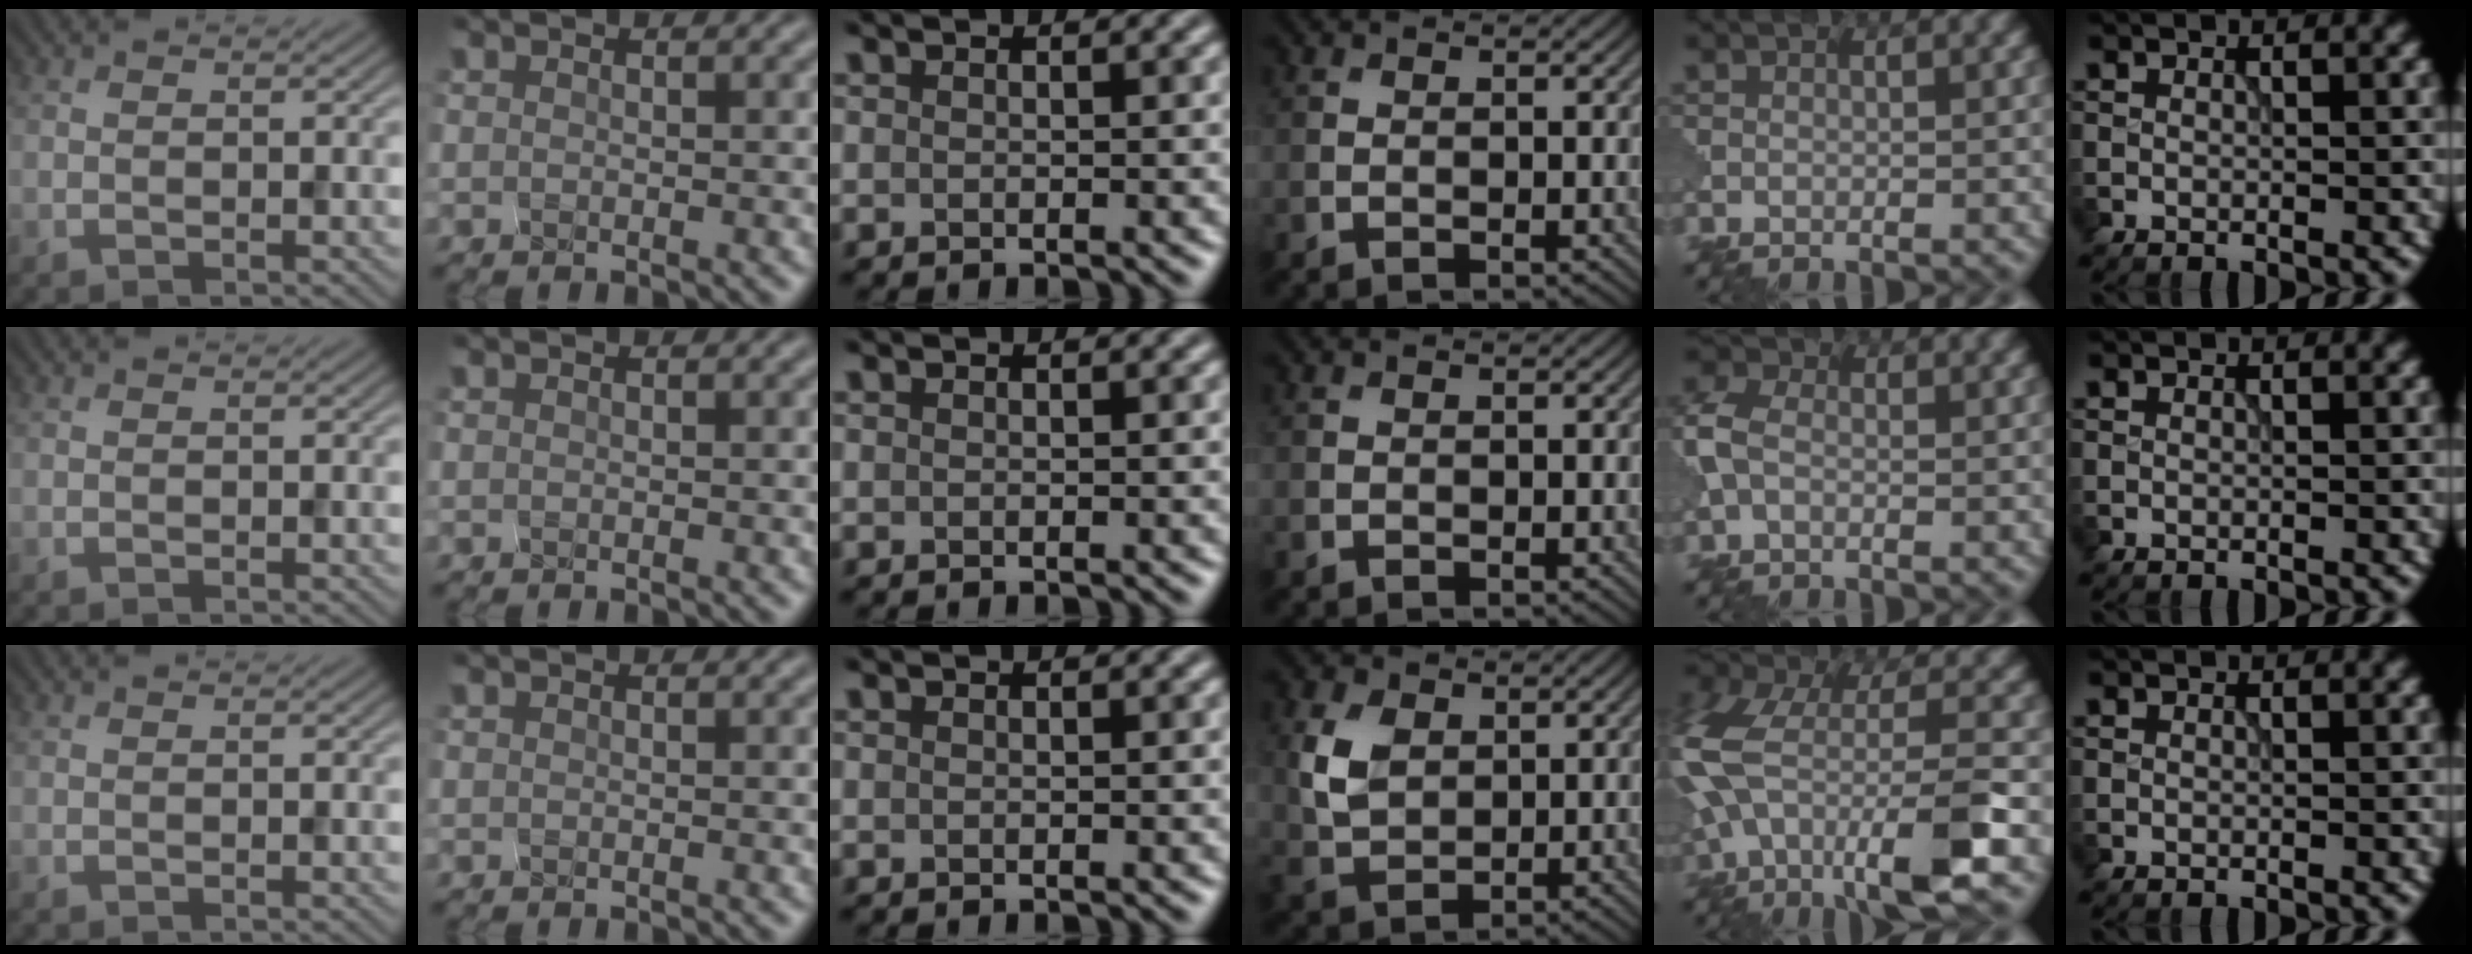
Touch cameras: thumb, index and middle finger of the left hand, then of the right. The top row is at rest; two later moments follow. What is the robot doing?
{"motion": "squeeze", "object": "clothespin"}